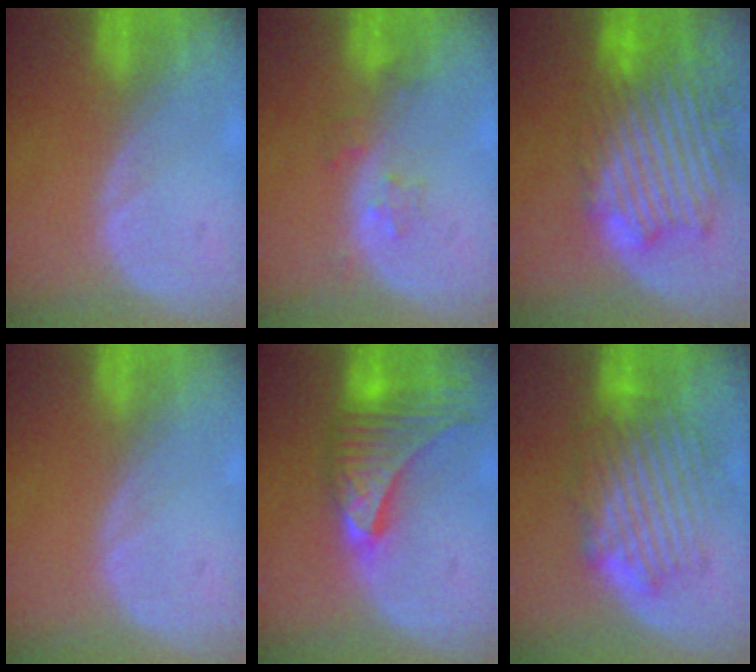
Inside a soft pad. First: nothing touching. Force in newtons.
{"total": 2.3, "press": 2.2, "slide": 0.3}
{"total": 14.0, "press": 11.8, "slide": 7.4}
{"total": 0.0}
{"total": 9.7, "press": 8.6, "slide": 4.4}
{"total": 8.8, "press": 8.3, "slide": 2.9}